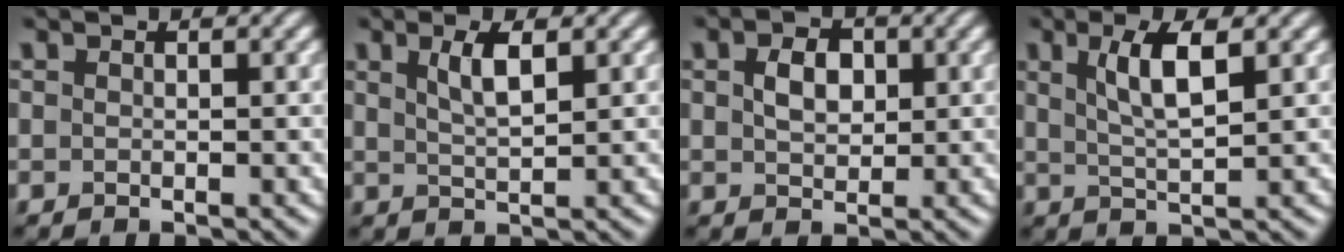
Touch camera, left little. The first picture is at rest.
{"total": 2.7, "force": [1.3, 0.7, 2.3], "torque": [-0.043, 0.001, 0.024]}
{"total": 2.9, "force": [0.6, 2.0, 2.0], "torque": [-0.044, 0.003, 0.012]}
{"total": 4.3, "force": [1.6, 1.1, 3.8], "torque": [-0.075, 0.000, 0.031]}